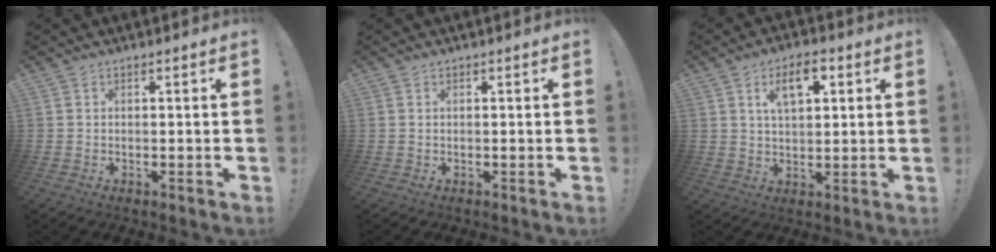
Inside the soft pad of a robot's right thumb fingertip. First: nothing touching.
{"total": 0.0}
{"total": 8.3, "force": [3.6, 4.2, 6.2], "torque": [-0.091, -0.002, 0.060]}